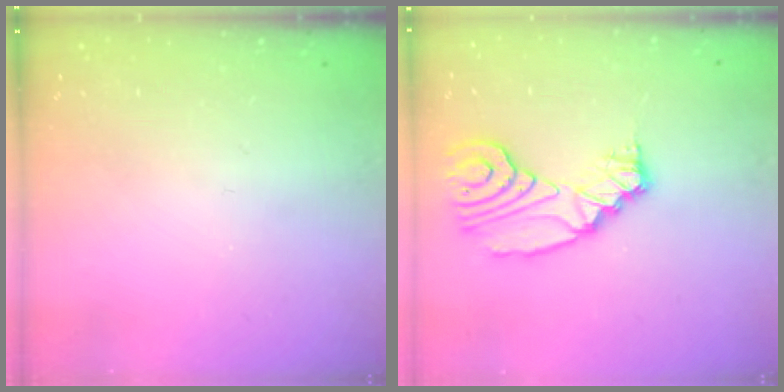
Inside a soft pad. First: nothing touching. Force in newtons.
{"total": 11.2, "press": 11.1, "slide": 0.9}